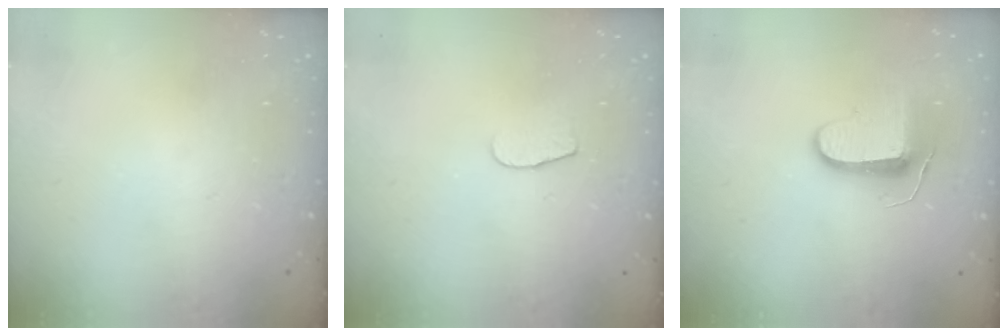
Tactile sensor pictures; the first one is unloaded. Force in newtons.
{"total": 5.4, "press": 5.4, "slide": 0.5}
{"total": 9.5, "press": 9.5, "slide": 0.8}